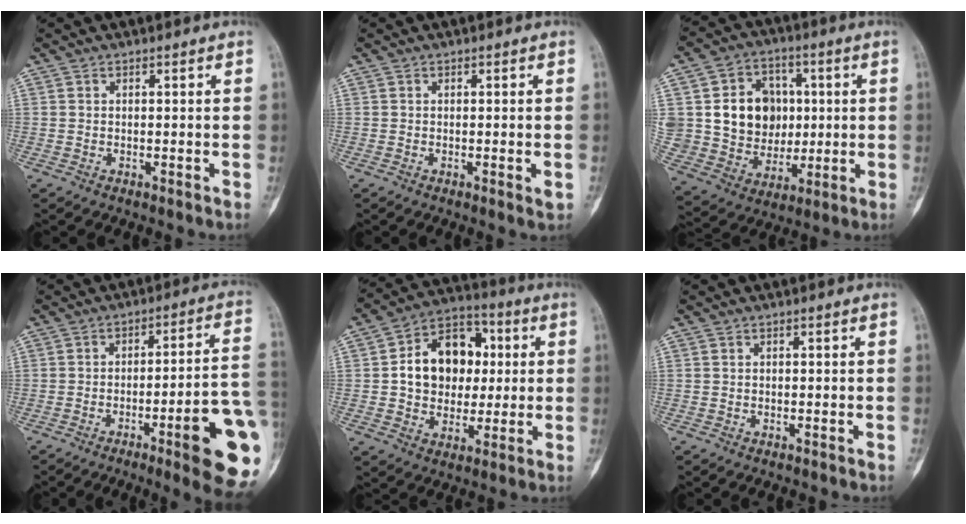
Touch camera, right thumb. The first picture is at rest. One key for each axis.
{"total": 1.5, "fx": -0.3, "fy": 0.2, "fz": 1.4, "tx": -0.017, "ty": -0.005, "tz": -0.003}
{"total": 17.9, "fx": 2.7, "fy": 14.9, "fz": 9.5, "tx": -0.123, "ty": 0.012, "tz": 0.069}
{"total": 17.9, "fx": -6.2, "fy": 2.3, "fz": 16.7, "tx": -0.162, "ty": 0.022, "tz": -0.079}
{"total": 15.7, "fx": 1.7, "fy": 12.0, "fz": 10.0, "tx": -0.114, "ty": 0.019, "tz": 0.026}
{"total": 0.0}